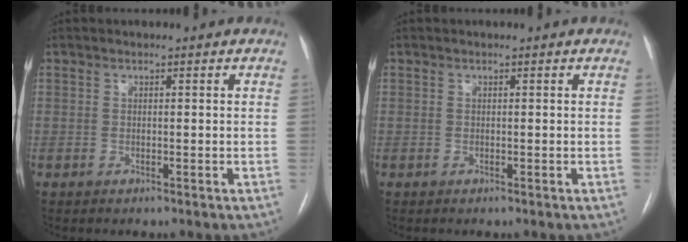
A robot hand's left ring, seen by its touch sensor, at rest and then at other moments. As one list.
[{"total": 0.0}]